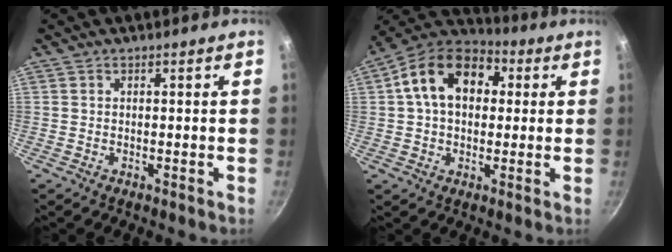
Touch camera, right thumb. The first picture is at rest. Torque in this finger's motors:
{"motor_torque": [0.57, 3.21, 1.46, -0.21, 0.14]}